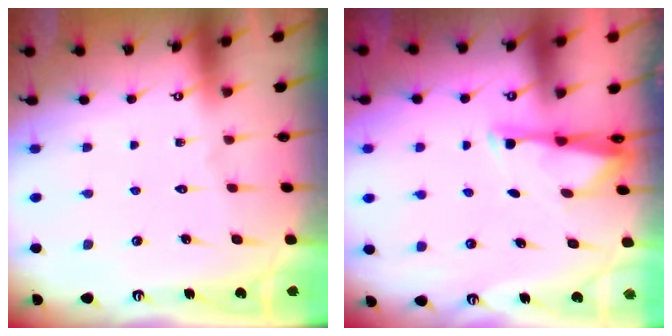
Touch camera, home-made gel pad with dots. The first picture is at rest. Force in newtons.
{"total": 2.9, "press": 2.9, "slide": 0.6}